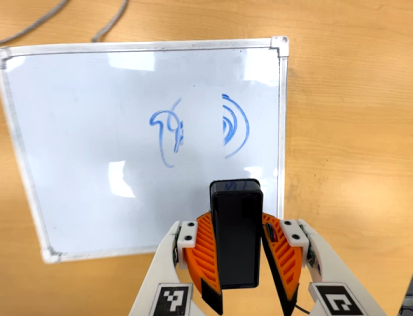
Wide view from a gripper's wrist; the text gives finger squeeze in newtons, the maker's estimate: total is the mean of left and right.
{"total": 7.3, "left": 7.9, "right": 6.6}